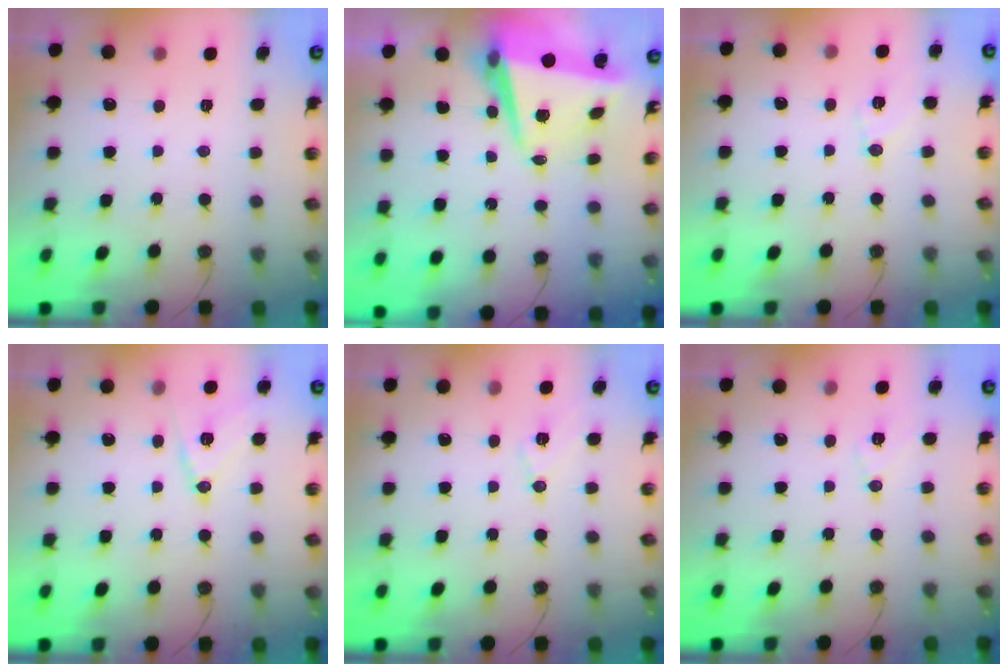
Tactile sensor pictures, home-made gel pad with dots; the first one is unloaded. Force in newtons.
{"total": 8.3, "press": 8.0, "slide": 2.2}
{"total": 7.0, "press": 6.9, "slide": 1.1}
{"total": 12.4, "press": 12.0, "slide": 3.3}
{"total": 7.1, "press": 6.2, "slide": 3.6}
{"total": 7.0, "press": 6.0, "slide": 3.7}